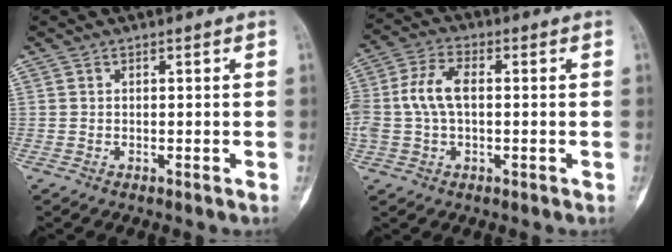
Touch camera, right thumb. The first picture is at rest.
{"total": 8.2, "force": [0.2, 4.6, 6.8], "torque": [-0.154, 0.022, 0.000]}